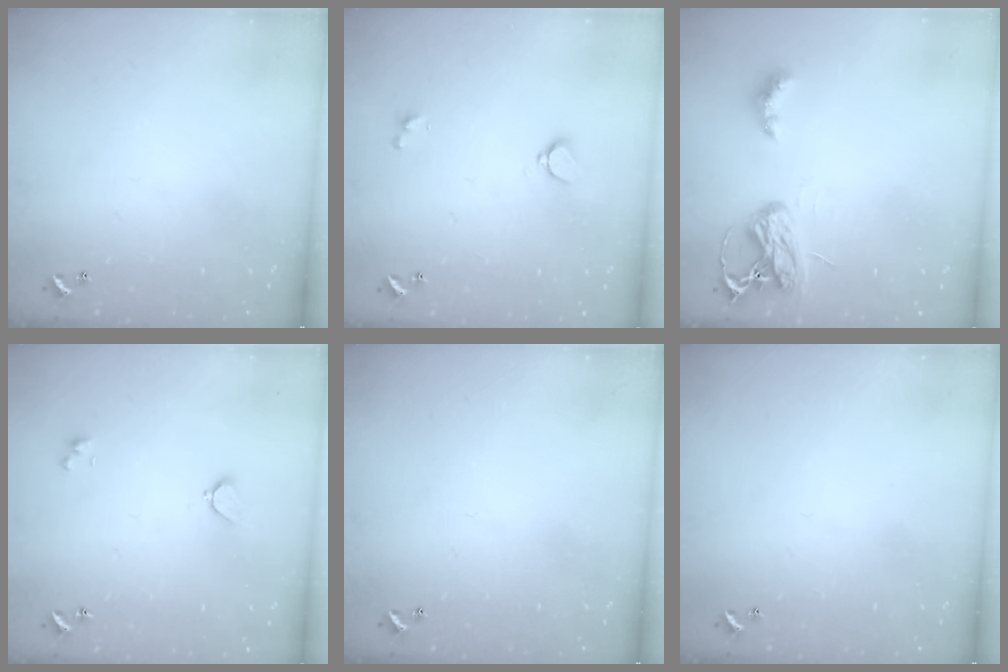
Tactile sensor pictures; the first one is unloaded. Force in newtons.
{"total": 2.9, "press": 2.4, "slide": 1.6}
{"total": 6.0, "press": 5.9, "slide": 0.7}
{"total": 1.7, "press": 1.6, "slide": 0.6}
{"total": 0.0}
{"total": 0.0}